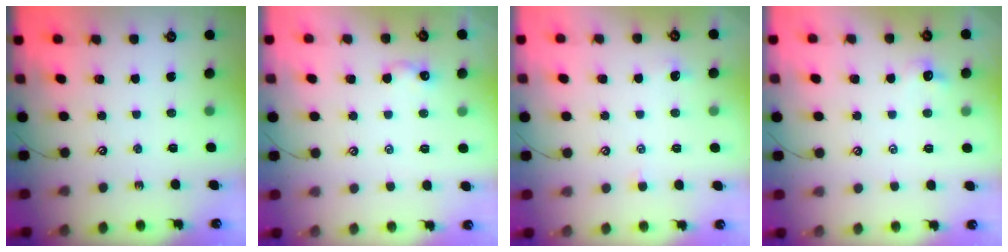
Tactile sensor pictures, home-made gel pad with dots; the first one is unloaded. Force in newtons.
{"total": 1.6, "press": 1.6, "slide": 0.4}
{"total": 2.1, "press": 2.0, "slide": 0.4}
{"total": 0.9, "press": 0.6, "slide": 0.6}